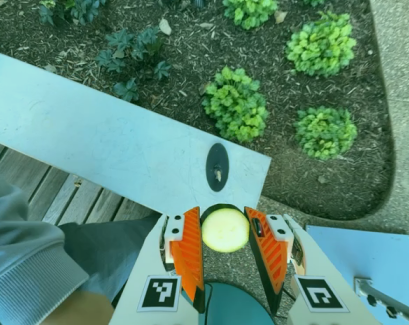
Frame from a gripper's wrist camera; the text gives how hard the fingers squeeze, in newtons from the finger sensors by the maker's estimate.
{"total": 8.5, "left": 8.3, "right": 8.8}